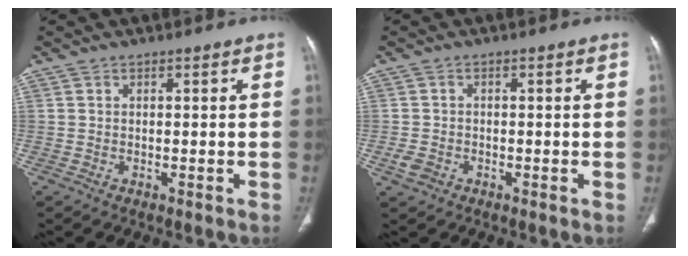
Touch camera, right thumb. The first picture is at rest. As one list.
[{"total": 2.5, "force": [-1.1, 1.9, 1.2], "torque": [-0.022, 0.001, -0.018]}]